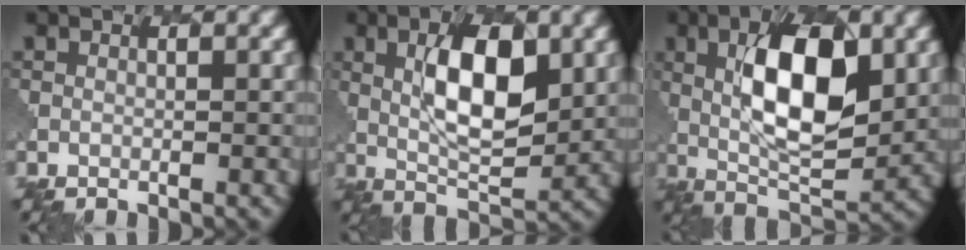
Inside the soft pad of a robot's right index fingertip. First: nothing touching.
{"total": 7.7, "force": [1.5, 3.2, 6.8], "torque": [-0.114, 0.001, 0.028]}
{"total": 10.1, "force": [1.8, 4.1, 9.0], "torque": [-0.141, 0.006, 0.030]}